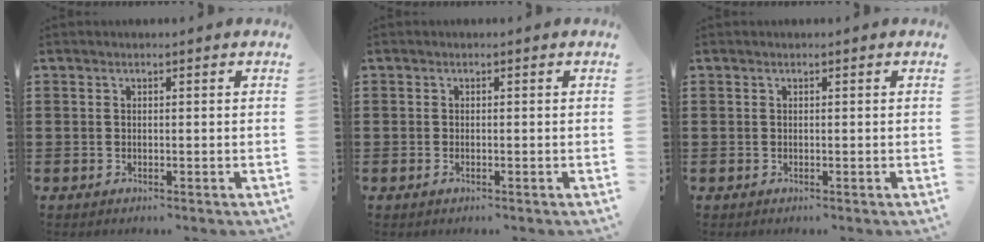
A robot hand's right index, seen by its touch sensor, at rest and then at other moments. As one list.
[{"total": 0.6, "force": [-0.2, 0.2, 0.4], "torque": [-0.010, -0.003, -0.004]}, {"total": 0.0}]